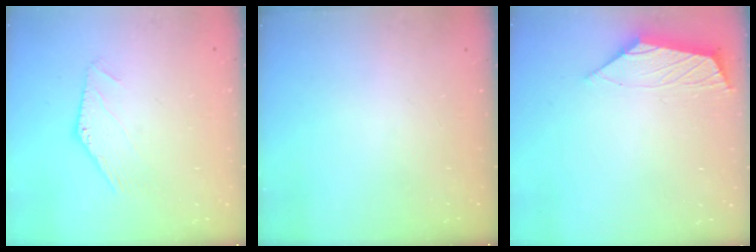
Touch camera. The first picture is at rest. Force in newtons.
{"total": 0.0}
{"total": 2.9, "press": 2.8, "slide": 0.5}